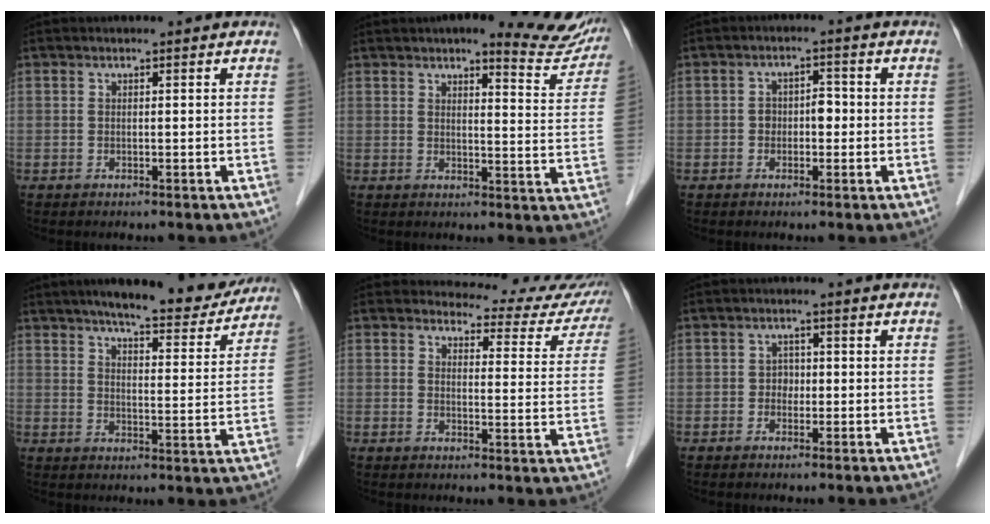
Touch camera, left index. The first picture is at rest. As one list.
[{"total": 11.2, "force": [10.2, 2.3, 4.1], "torque": [-0.031, -0.021, 0.101]}, {"total": 3.1, "force": [-0.5, 2.0, 2.4], "torque": [-0.033, 0.015, -0.006]}, {"total": 16.1, "force": [14.0, 2.8, 7.4], "torque": [-0.093, -0.005, 0.181]}, {"total": 13.9, "force": [13.4, 3.4, 1.3], "torque": [0.022, -0.055, 0.120]}, {"total": 1.7, "force": [-0.3, 1.4, 0.9], "torque": [-0.009, 0.006, -0.007]}]